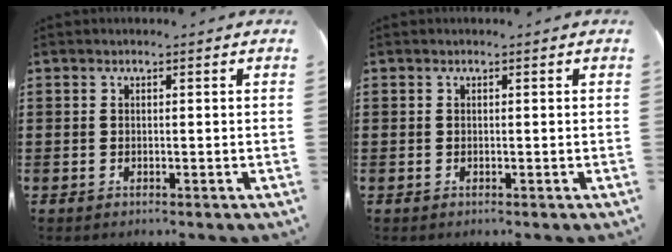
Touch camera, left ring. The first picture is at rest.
{"total": 0.0}